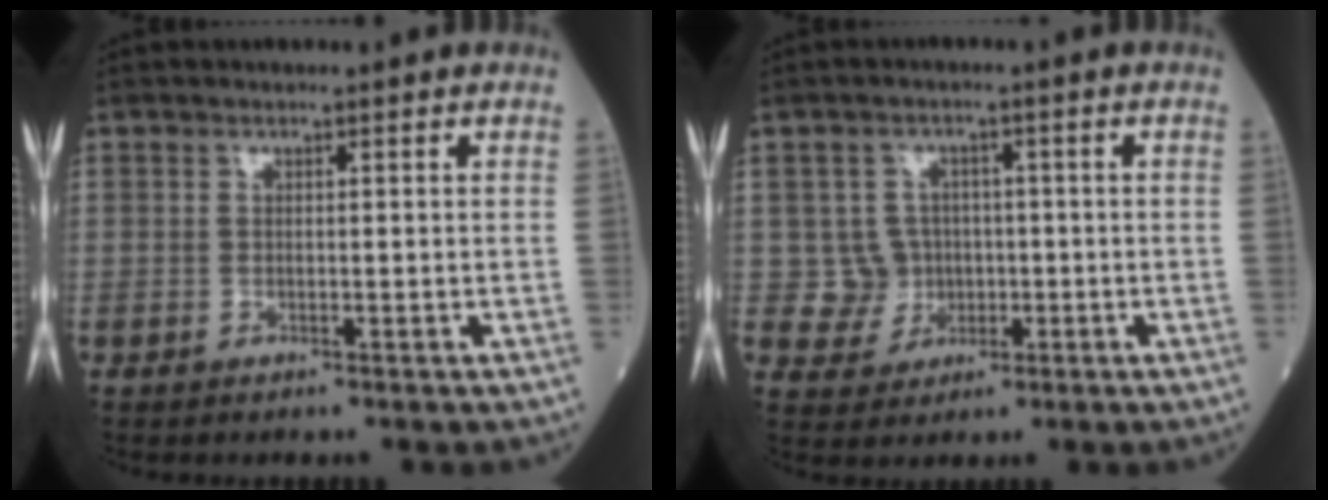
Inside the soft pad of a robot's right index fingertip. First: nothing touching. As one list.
[{"total": 4.9, "force": [-0.1, 4.9, 0.5], "torque": [-0.001, 0.012, 0.004]}]